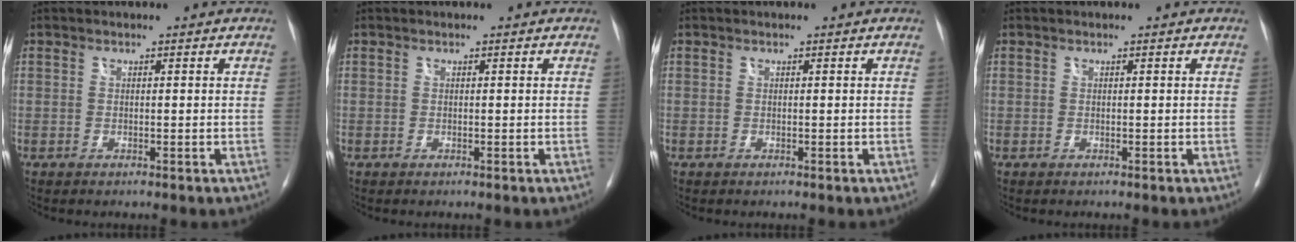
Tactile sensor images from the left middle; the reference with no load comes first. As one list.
[{"total": 0.0}, {"total": 0.0}, {"total": 0.0}]